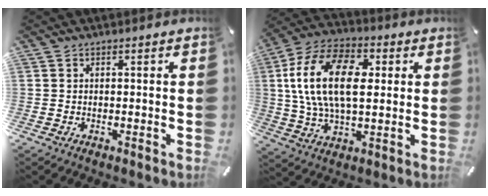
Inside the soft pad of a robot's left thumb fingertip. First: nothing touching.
{"total": 18.1, "force": [2.9, 10.6, 14.3], "torque": [-0.314, 0.011, 0.049]}